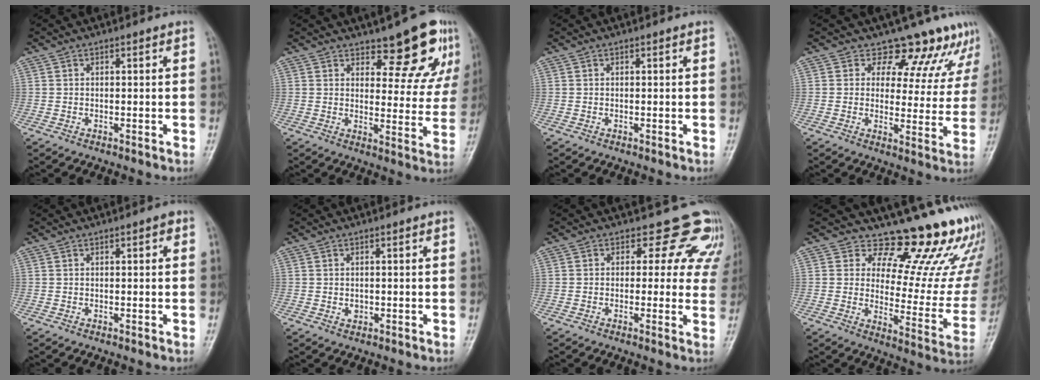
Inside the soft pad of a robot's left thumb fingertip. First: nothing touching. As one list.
[{"total": 11.0, "force": [8.4, 4.1, 5.9], "torque": [-0.033, -0.062, 0.104]}, {"total": 0.0}, {"total": 11.6, "force": [10.1, 5.4, 1.8], "torque": [0.027, -0.063, 0.102]}, {"total": 1.0, "force": [0.5, 0.4, 0.9], "torque": [-0.010, 0.002, 0.005]}, {"total": 1.0, "force": [0.1, 0.8, 0.7], "torque": [-0.008, -0.001, 0.005]}, {"total": 8.9, "force": [7.1, 5.2, 1.7], "torque": [0.039, -0.028, 0.052]}, {"total": 20.6, "force": [16.8, 7.4, 9.2], "torque": [-0.059, -0.136, 0.199]}]